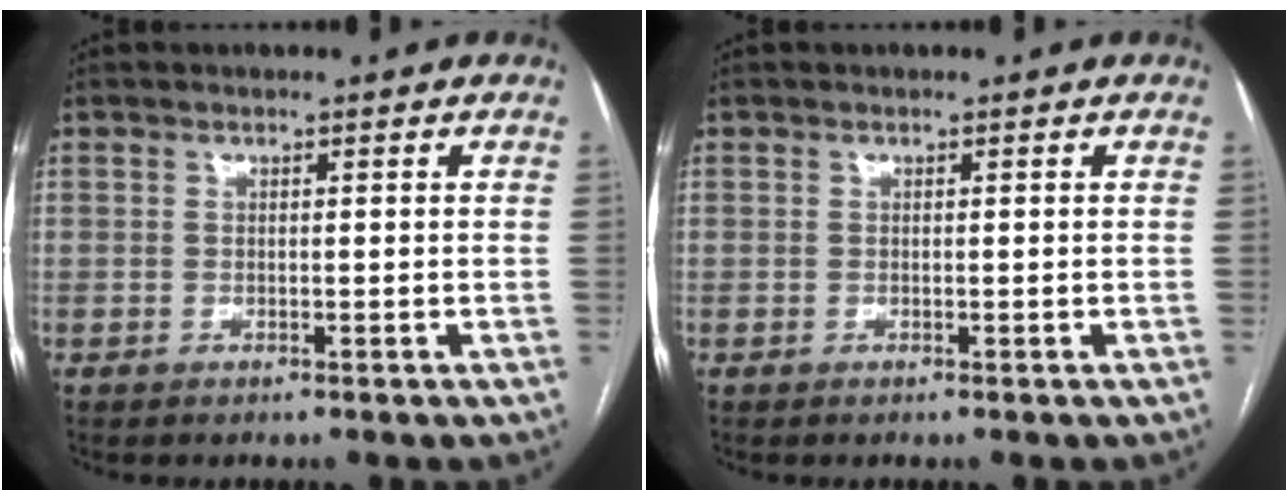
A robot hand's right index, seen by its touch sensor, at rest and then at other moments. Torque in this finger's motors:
{"motor_torque": [-0.01, 0.01, 0.00, 0.00]}